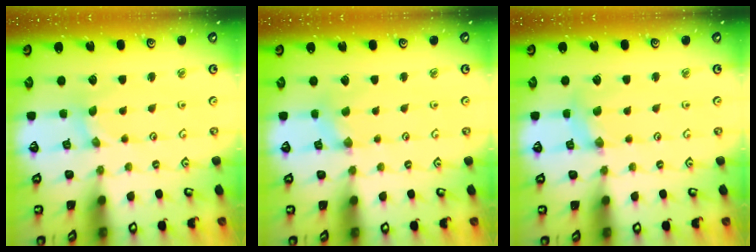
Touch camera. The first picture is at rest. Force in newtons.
{"total": 1.8, "press": 1.8, "slide": 0.4}
{"total": 2.4, "press": 2.4, "slide": 0.3}